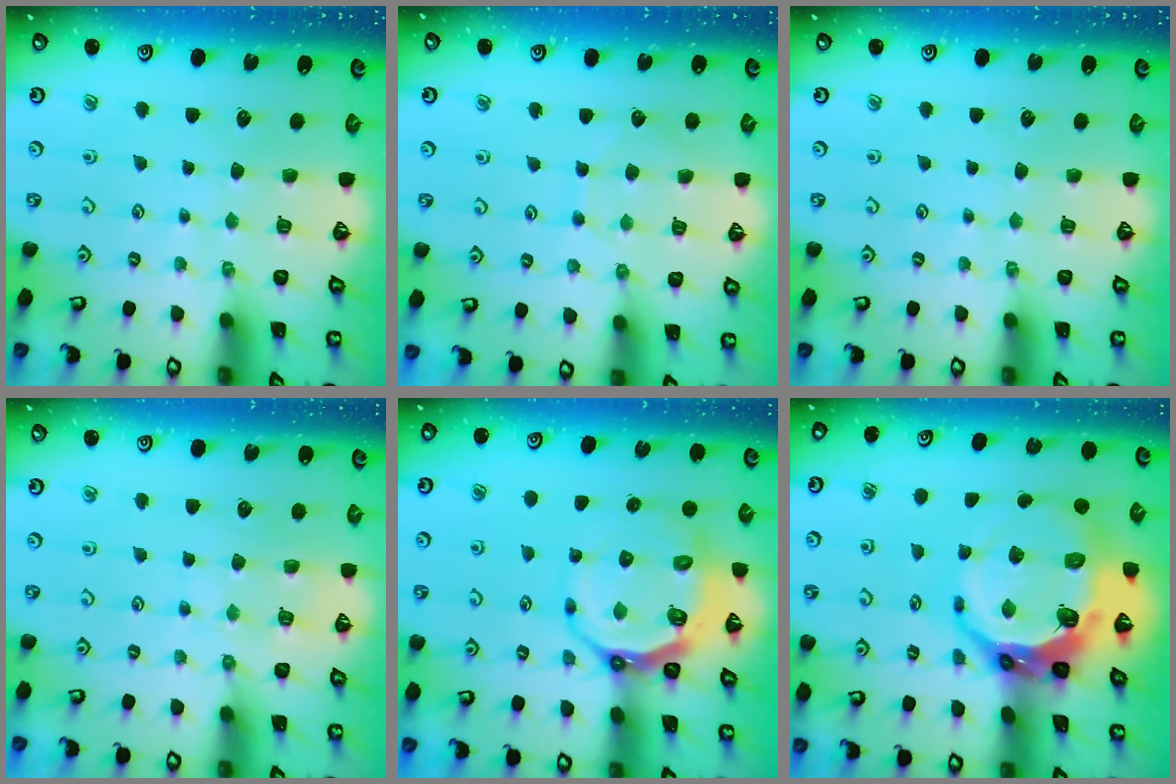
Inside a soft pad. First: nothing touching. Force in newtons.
{"total": 4.8, "press": 4.8, "slide": 0.6}
{"total": 0.0}
{"total": 4.9, "press": 4.8, "slide": 0.6}
{"total": 9.7, "press": 8.9, "slide": 3.9}
{"total": 16.9, "press": 16.1, "slide": 5.3}